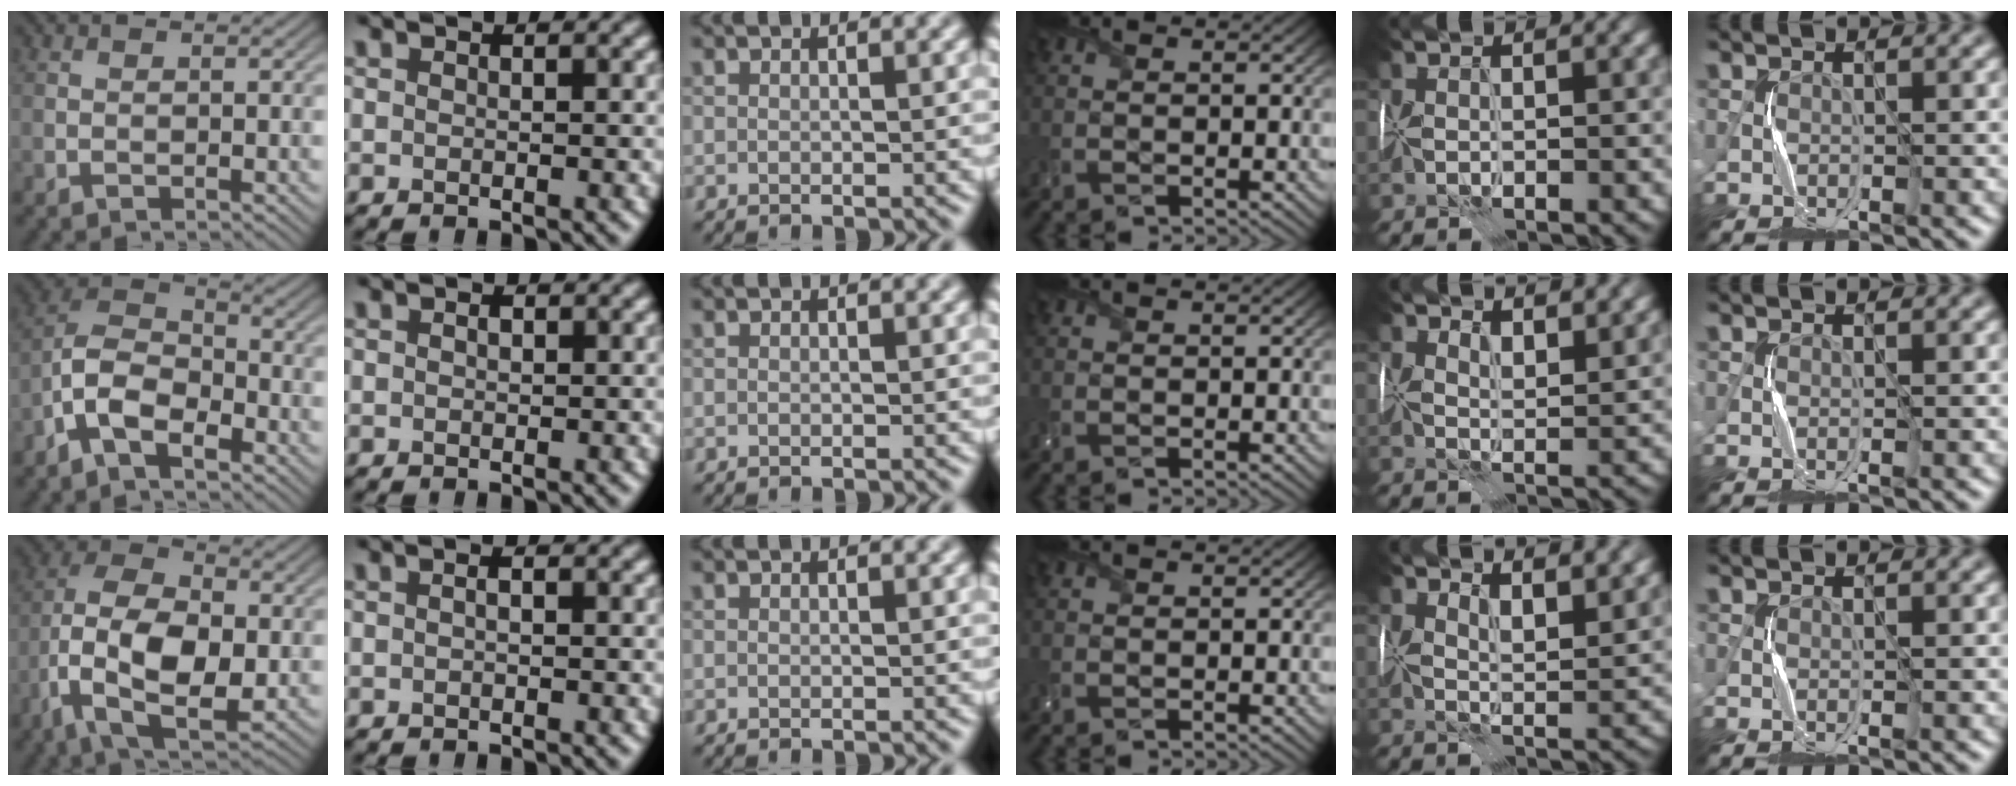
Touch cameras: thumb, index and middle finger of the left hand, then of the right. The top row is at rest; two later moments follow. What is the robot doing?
{"motion": "wrap", "object": "felt sheet"}